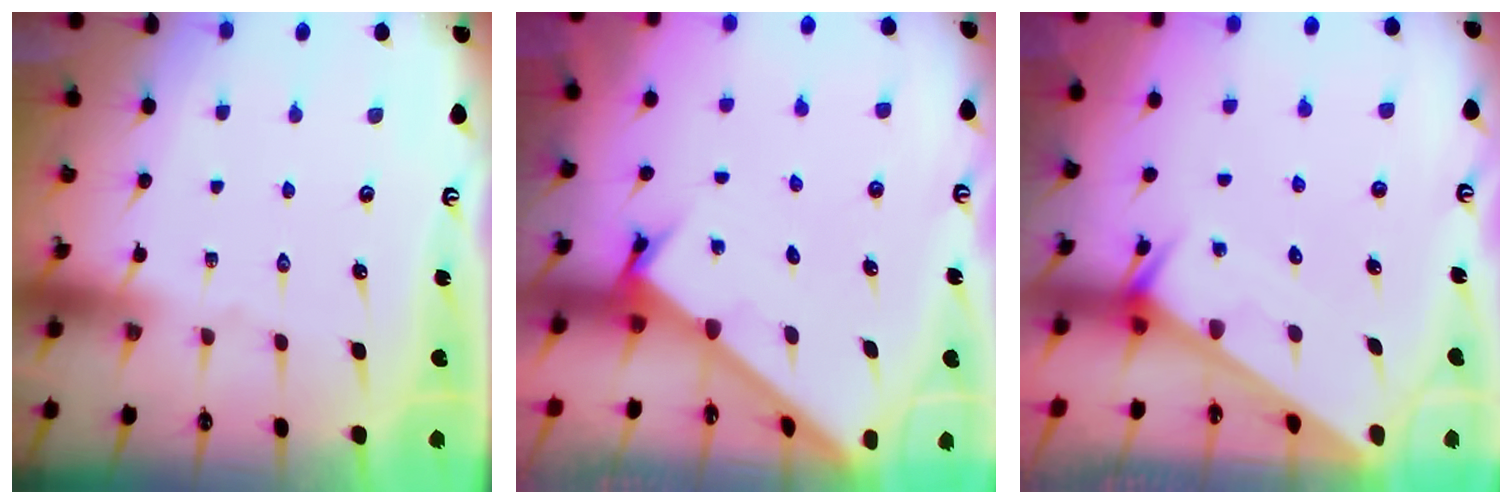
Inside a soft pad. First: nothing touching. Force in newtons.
{"total": 1.8, "press": 1.8, "slide": 0.2}
{"total": 3.6, "press": 3.6, "slide": 0.4}